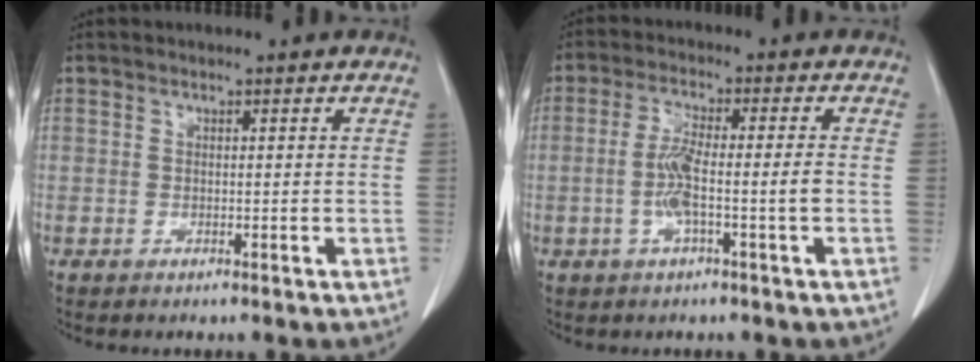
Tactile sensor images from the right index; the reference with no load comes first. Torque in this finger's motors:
{"motor_torque": [0.21, -0.06, 0.14, 0.08]}